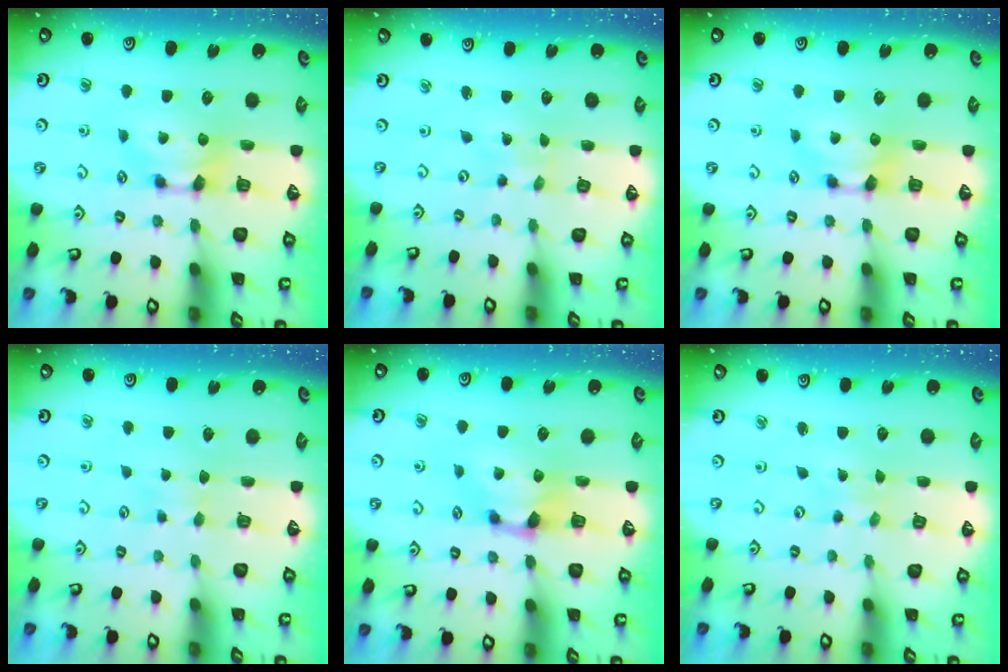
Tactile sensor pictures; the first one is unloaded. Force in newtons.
{"total": 5.1, "press": 5.1, "slide": 0.2}
{"total": 0.0}
{"total": 2.6, "press": 2.6, "slide": 0.4}
{"total": 1.0, "press": 0.5, "slide": 0.8}
{"total": 5.0, "press": 5.0, "slide": 0.2}